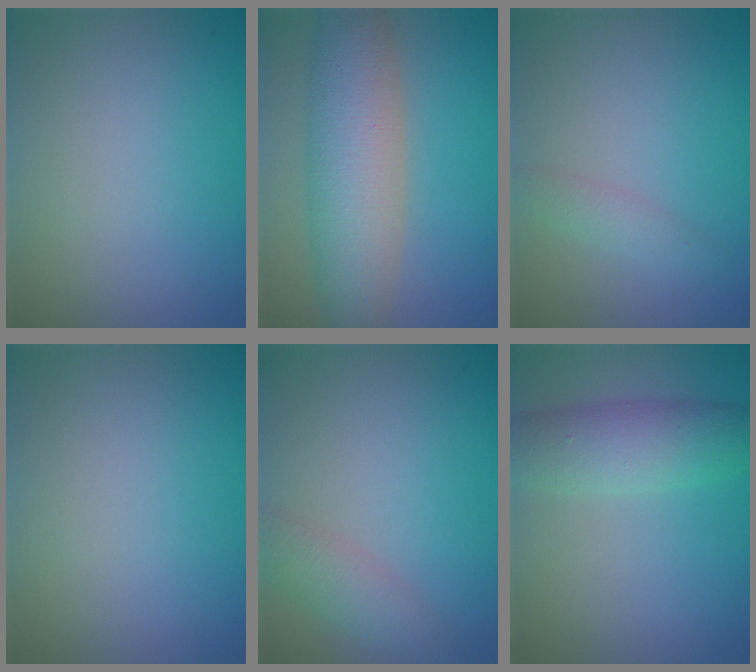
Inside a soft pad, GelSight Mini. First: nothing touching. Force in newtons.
{"total": 7.6, "press": 7.6, "slide": 0.2}
{"total": 1.4, "press": 1.4, "slide": 0.1}
{"total": 0.0}
{"total": 2.5, "press": 2.5, "slide": 0.1}
{"total": 5.0, "press": 5.0, "slide": 0.1}